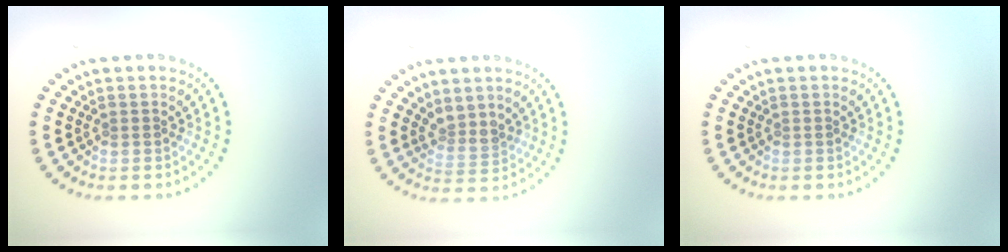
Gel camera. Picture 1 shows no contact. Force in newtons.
{"total": 2.3, "press": 1.7, "slide": 1.6}
{"total": 0.0}